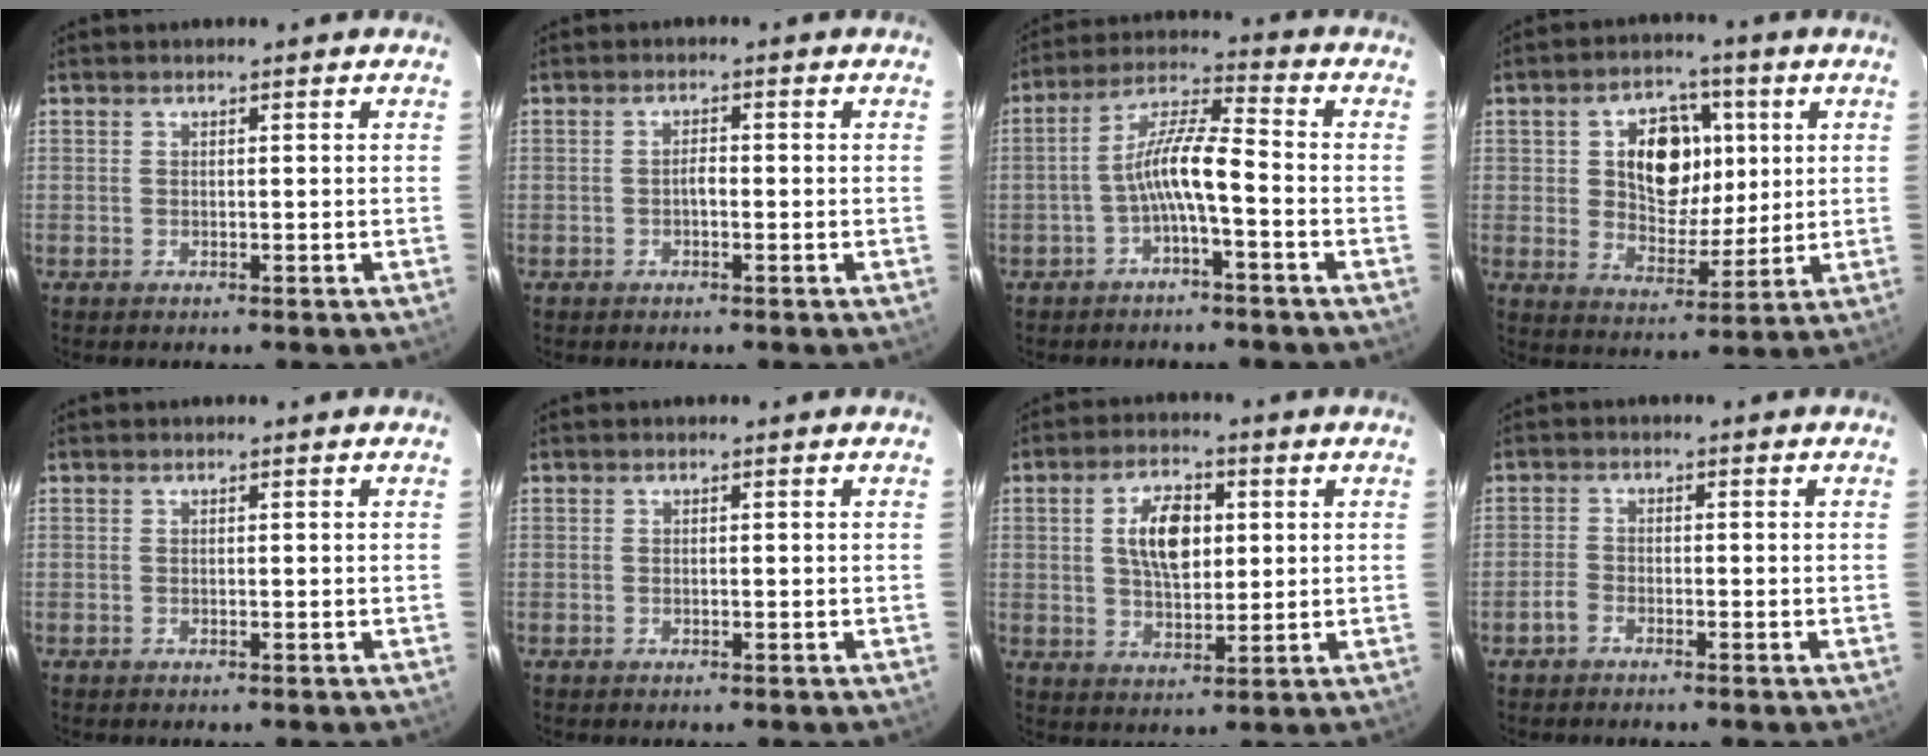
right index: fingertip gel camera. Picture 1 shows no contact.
{"total": 1.3, "force": [-0.6, 0.6, 1.1], "torque": [-0.019, 0.006, -0.011]}
{"total": 7.7, "force": [-3.0, 1.0, 7.0], "torque": [-0.155, 0.019, -0.057]}
{"total": 12.0, "force": [2.9, 8.4, 8.1], "torque": [-0.144, 0.013, 0.055]}
{"total": 0.0}
{"total": 0.0}
{"total": 9.0, "force": [1.9, 4.8, 7.4], "torque": [-0.132, 0.014, 0.037]}
{"total": 2.3, "force": [-1.8, 1.1, 0.9], "torque": [-0.029, 0.005, -0.036]}